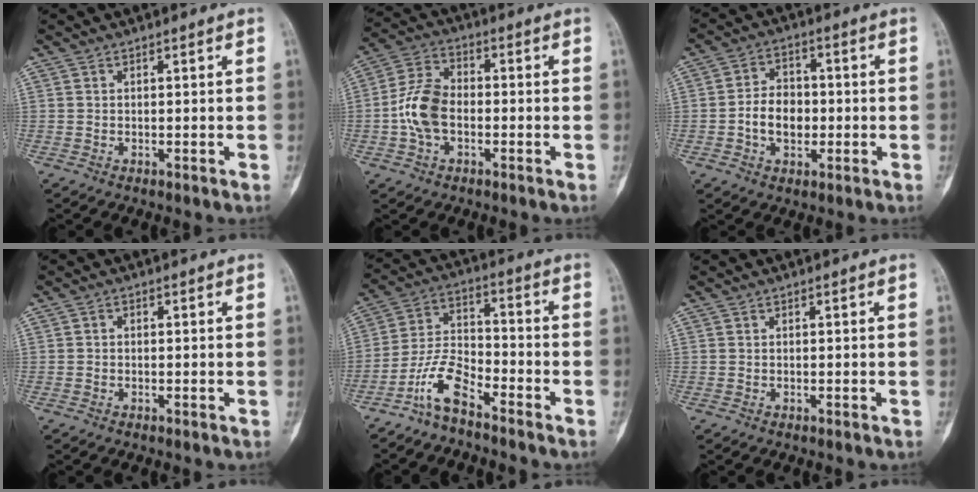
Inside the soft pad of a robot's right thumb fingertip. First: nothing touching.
{"total": 9.6, "force": [-1.7, 6.2, 7.1], "torque": [-0.139, 0.027, -0.041]}
{"total": 7.6, "force": [-1.3, 5.6, 5.0], "torque": [-0.058, 0.017, -0.029]}
{"total": 0.6, "force": [-0.1, 0.5, 0.3], "torque": [-0.002, 0.002, -0.008]}
{"total": 8.1, "force": [-6.0, 2.8, 4.8], "torque": [-0.101, 0.055, -0.127]}
{"total": 0.0}